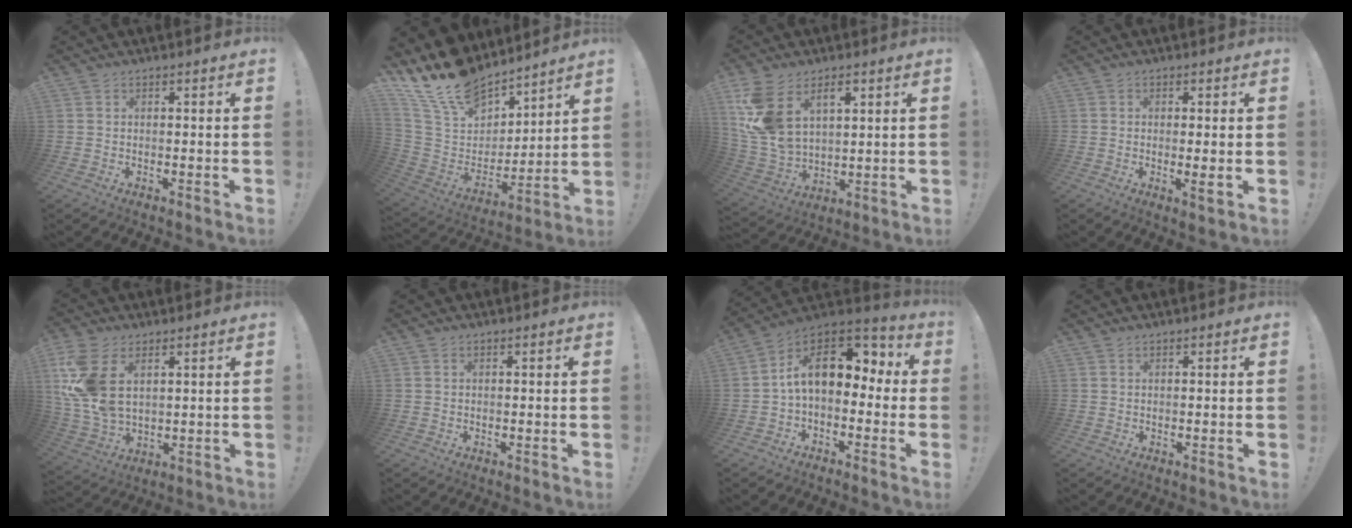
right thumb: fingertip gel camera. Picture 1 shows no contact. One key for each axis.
{"total": 19.7, "fx": 14.9, "fy": 10.1, "fz": 8.0, "tx": -0.169, "ty": -0.100, "tz": 0.283}
{"total": 14.4, "fx": 7.1, "fy": 8.7, "fz": 8.9, "tx": -0.196, "ty": -0.038, "tz": 0.135}
{"total": 3.3, "fx": -0.2, "fy": 0.1, "fz": 3.3, "tx": -0.040, "ty": -0.015, "tz": -0.004}
{"total": 14.1, "fx": 5.0, "fy": 8.3, "fz": 10.2, "tx": -0.214, "ty": -0.018, "tz": 0.098}
{"total": 0.0}
{"total": 15.4, "fx": 3.0, "fy": 9.5, "fz": 11.8, "tx": -0.175, "ty": -0.001, "tz": 0.057}
{"total": 0.0}